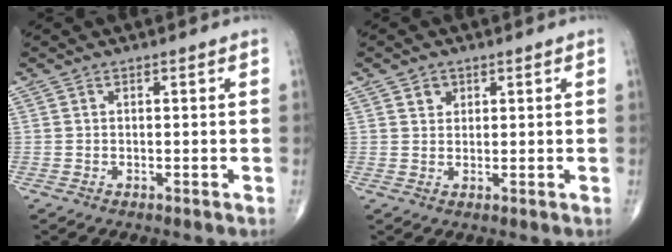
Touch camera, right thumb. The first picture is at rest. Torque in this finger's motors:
{"motor_torque": [-0.31, -0.33, 0.41, 0.39, 0.00]}